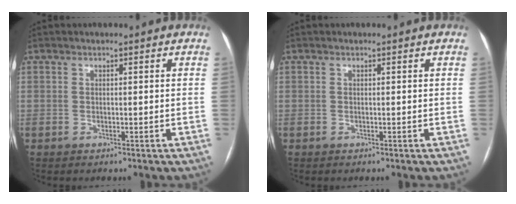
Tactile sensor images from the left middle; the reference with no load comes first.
{"total": 0.0}